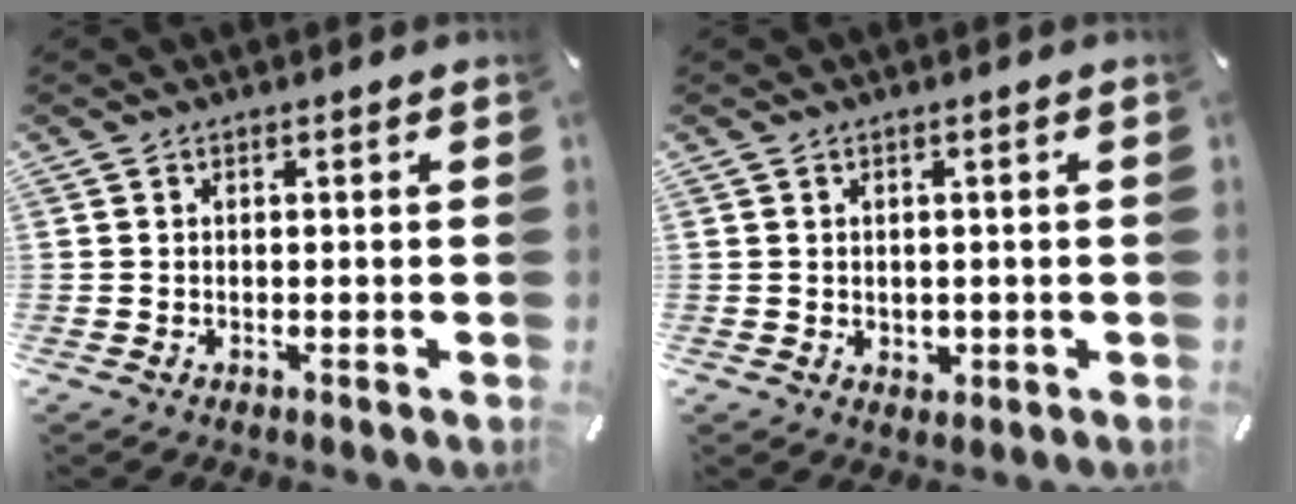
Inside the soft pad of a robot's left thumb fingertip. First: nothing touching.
{"total": 1.7, "force": [0.3, 1.6, 0.4], "torque": [-0.010, 0.004, 0.004]}